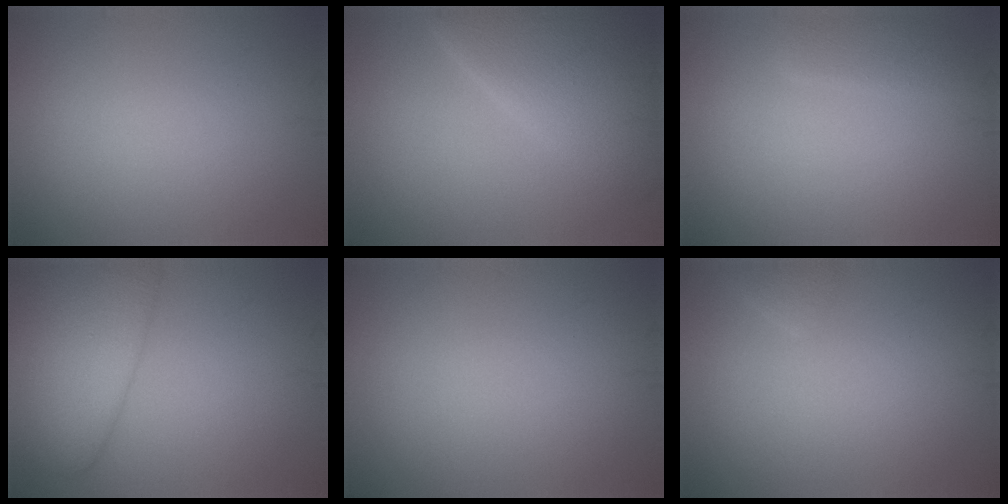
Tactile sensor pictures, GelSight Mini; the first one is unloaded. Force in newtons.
{"total": 6.8, "press": 6.8, "slide": 0.5}
{"total": 1.7, "press": 1.7, "slide": 0.1}
{"total": 5.6, "press": 5.6, "slide": 0.3}
{"total": 0.0}
{"total": 0.9, "press": 0.9, "slide": 0.1}